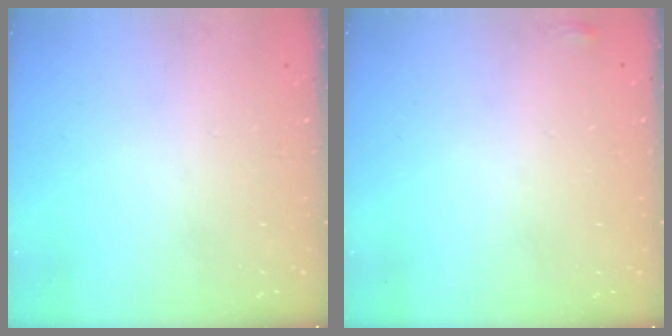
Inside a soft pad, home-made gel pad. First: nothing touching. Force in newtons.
{"total": 10.3, "press": 3.9, "slide": 9.5}